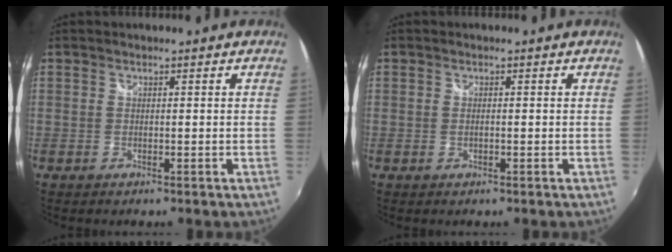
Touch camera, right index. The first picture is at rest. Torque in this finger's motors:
{"motor_torque": [-0.17, 0.07, -0.04, -0.01]}